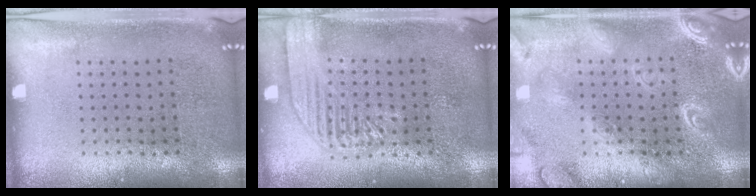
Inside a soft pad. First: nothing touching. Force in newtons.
{"total": 1.8, "press": 1.8, "slide": 0.3}
{"total": 3.0, "press": 3.0, "slide": 0.3}